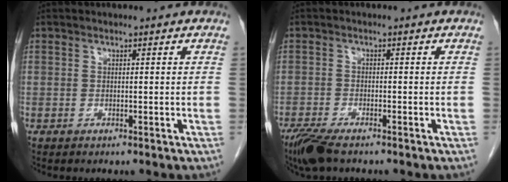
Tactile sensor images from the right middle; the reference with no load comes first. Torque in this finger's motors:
{"motor_torque": [0.48, -0.35, 0.06, 0.03]}